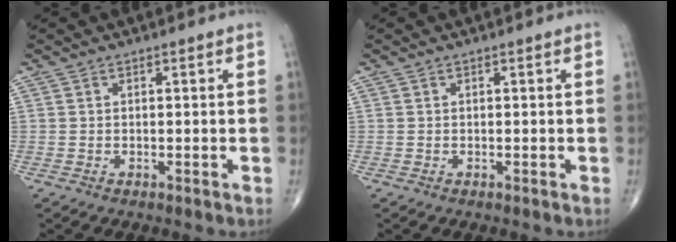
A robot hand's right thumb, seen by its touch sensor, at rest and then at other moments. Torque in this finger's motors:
{"motor_torque": [-0.01, 0.01, 0.00, 0.00, 0.00]}